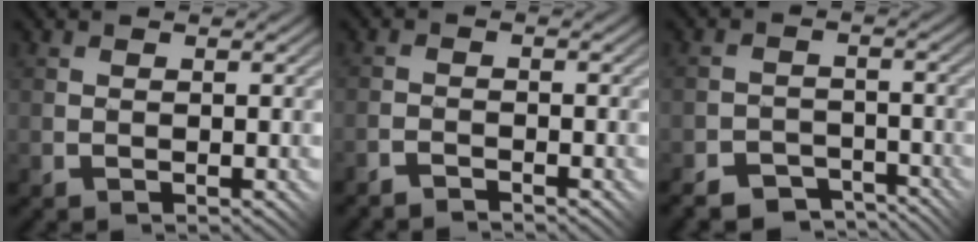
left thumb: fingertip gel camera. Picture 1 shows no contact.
{"total": 1.7, "force": [-1.7, -0.1, 0.1], "torque": [-0.001, 0.010, -0.041]}
{"total": 5.2, "force": [-4.6, 2.1, 1.3], "torque": [-0.021, -0.003, -0.076]}